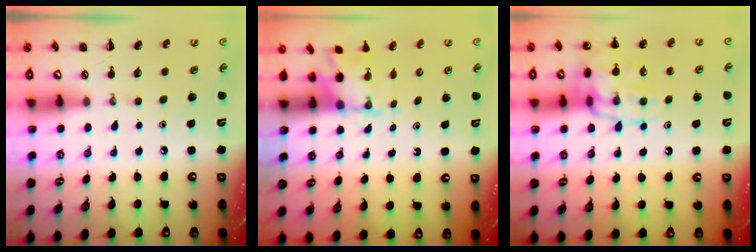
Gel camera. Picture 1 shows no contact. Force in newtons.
{"total": 2.2, "press": 2.1, "slide": 0.6}
{"total": 18.2, "press": 18.1, "slide": 2.5}